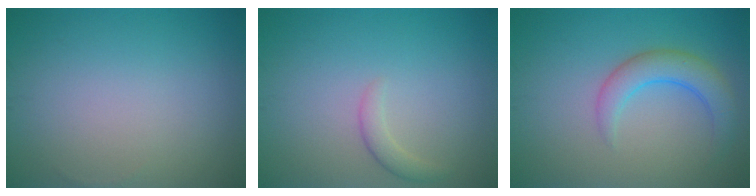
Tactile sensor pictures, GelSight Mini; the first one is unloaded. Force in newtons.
{"total": 1.4, "press": 1.4, "slide": 0.1}
{"total": 3.7, "press": 3.7, "slide": 0.3}